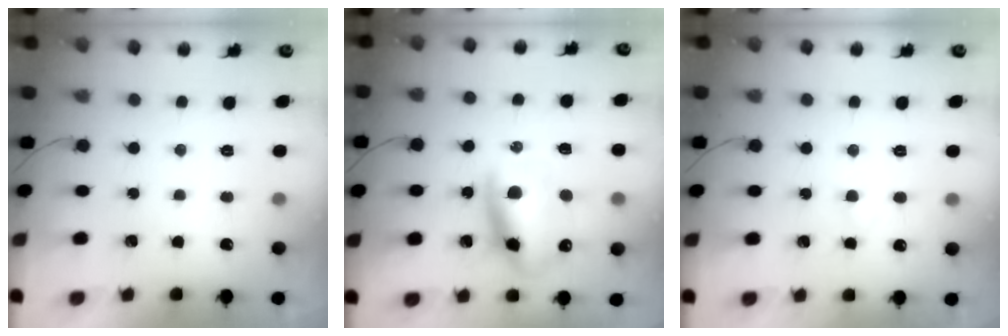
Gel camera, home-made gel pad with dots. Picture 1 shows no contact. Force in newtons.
{"total": 14.2, "press": 13.8, "slide": 3.6}
{"total": 2.6, "press": 2.4, "slide": 0.8}